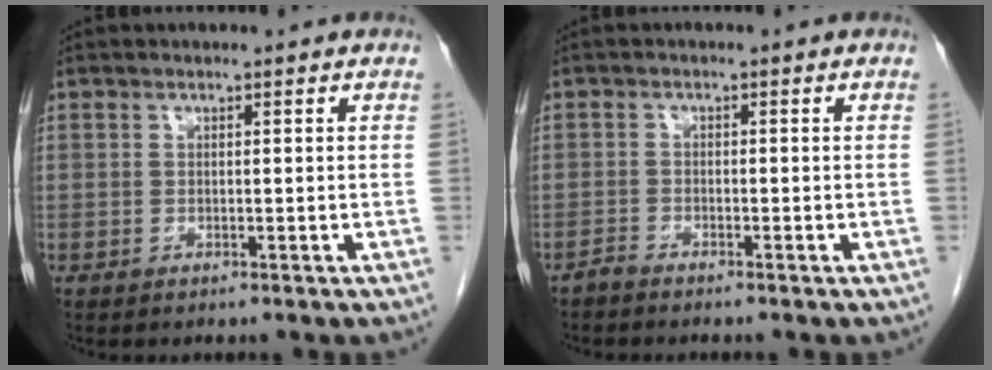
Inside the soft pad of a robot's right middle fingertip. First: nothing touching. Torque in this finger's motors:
{"motor_torque": [-0.18, 0.20, -0.02, -0.01]}